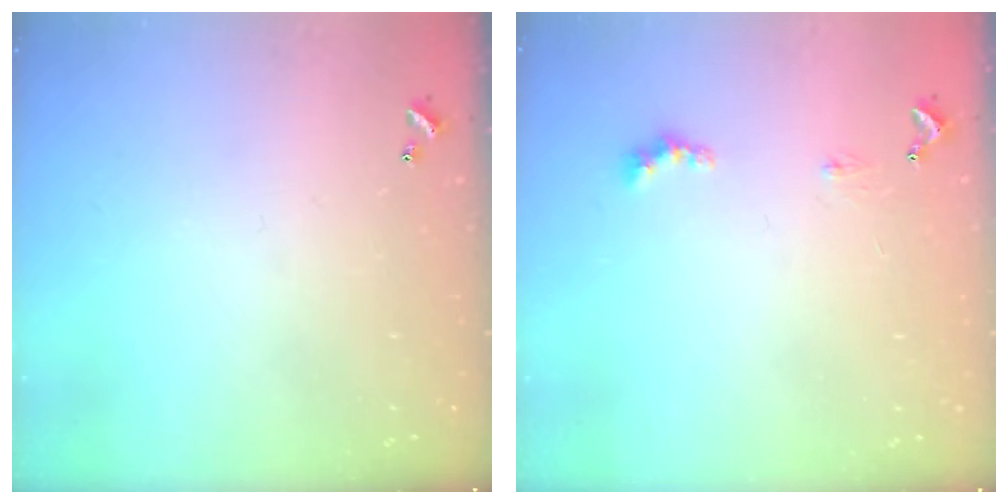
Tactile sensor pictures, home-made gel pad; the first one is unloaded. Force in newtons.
{"total": 1.7, "press": 1.6, "slide": 0.5}